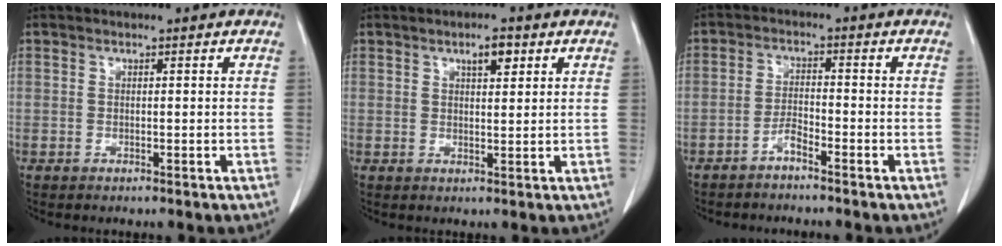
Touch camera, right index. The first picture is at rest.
{"total": 3.0, "force": [1.6, 0.9, 2.4], "torque": [-0.040, 0.000, 0.026]}
{"total": 2.6, "force": [-2.1, 0.3, 1.4], "torque": [-0.029, 0.003, -0.043]}